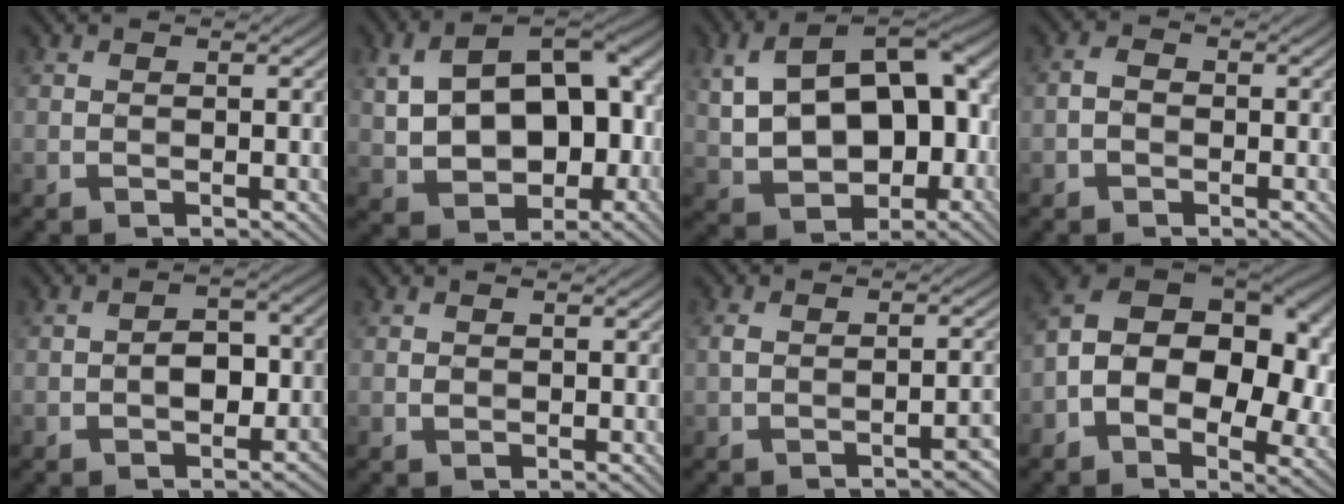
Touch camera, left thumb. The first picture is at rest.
{"total": 14.5, "force": [0.5, 9.3, 11.0], "torque": [-0.196, -0.004, 0.017]}
{"total": 15.7, "force": [1.1, 9.8, 12.2], "torque": [-0.220, -0.002, 0.031]}
{"total": 1.8, "force": [-0.8, 1.2, 1.1], "torque": [-0.020, 0.005, -0.022]}
{"total": 4.1, "force": [-1.4, 2.4, 3.0], "torque": [-0.042, 0.007, -0.025]}
{"total": 0.5, "force": [0.0, 0.5, 0.2], "torque": [-0.001, -0.003, -0.001]}
{"total": 3.5, "force": [-1.9, 1.3, 2.6], "torque": [-0.044, 0.003, -0.035]}
{"total": 14.6, "force": [-0.9, 9.5, 11.1], "torque": [-0.187, -0.001, -0.019]}